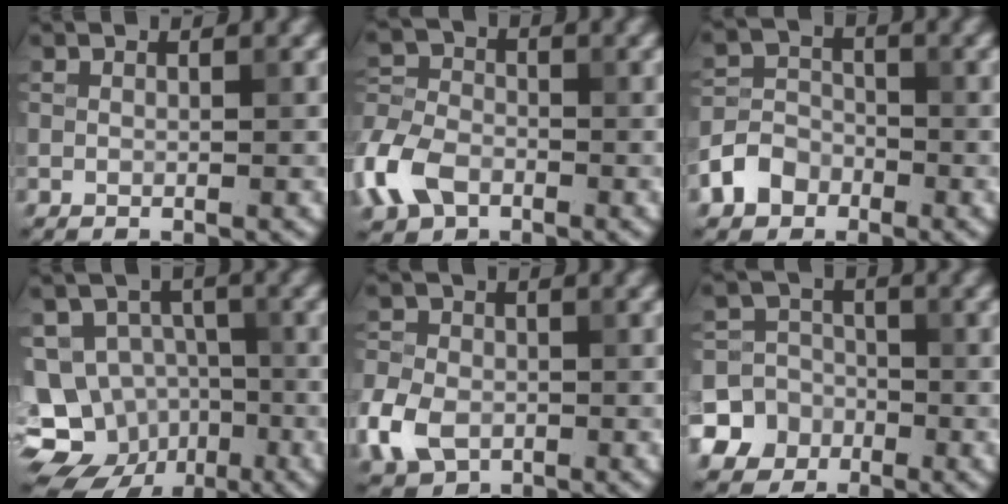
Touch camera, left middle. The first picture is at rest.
{"total": 6.2, "force": [-3.2, 4.3, 3.3], "torque": [-0.078, 0.000, -0.079]}
{"total": 3.7, "force": [-2.2, 2.8, 1.3], "torque": [-0.026, 0.004, -0.047]}
{"total": 13.8, "force": [-6.5, 11.3, 4.4], "torque": [-0.090, -0.009, -0.096]}
{"total": 5.6, "force": [-2.1, 4.1, 3.2], "torque": [-0.078, -0.010, -0.049]}
{"total": 9.1, "force": [-4.1, 8.0, 1.3], "torque": [-0.035, -0.013, -0.096]}